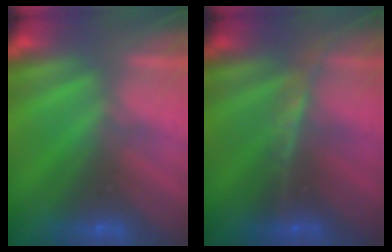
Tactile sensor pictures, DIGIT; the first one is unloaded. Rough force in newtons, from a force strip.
{"total": 2.4}